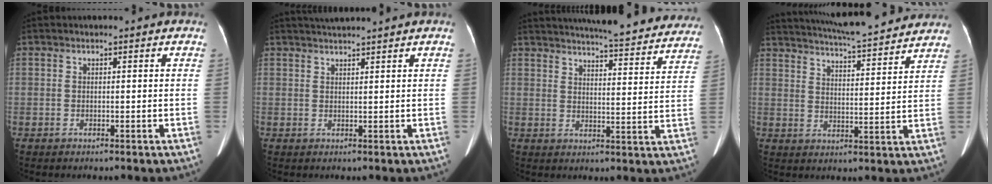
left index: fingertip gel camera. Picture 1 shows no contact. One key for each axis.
{"total": 3.8, "fx": 3.5, "fy": -0.8, "fz": 1.3, "tx": -0.016, "ty": 0.024, "tz": 0.059}
{"total": 25.2, "fx": 23.0, "fy": 3.5, "fz": 9.6, "tx": -0.139, "ty": -0.042, "tz": 0.274}
{"total": 18.9, "fx": 17.2, "fy": 1.9, "fz": 7.5, "tx": -0.123, "ty": 0.014, "tz": 0.236}